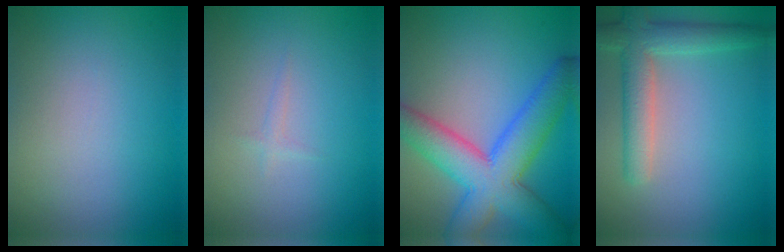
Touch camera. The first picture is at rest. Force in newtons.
{"total": 0.7, "press": 0.6, "slide": 0.1}
{"total": 9.2, "press": 9.2, "slide": 0.3}
{"total": 4.6, "press": 4.6, "slide": 0.4}